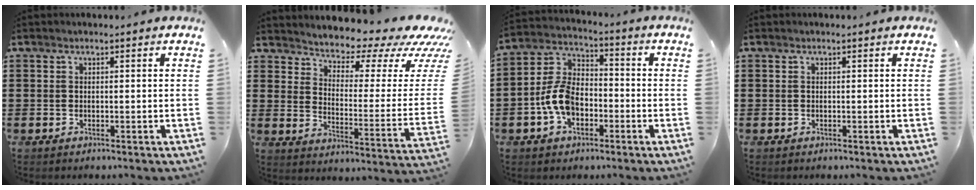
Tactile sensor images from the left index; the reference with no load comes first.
{"total": 4.9, "force": [4.6, 1.3, 1.1], "torque": [-0.036, -0.050, 0.072]}
{"total": 8.6, "force": [-3.2, 5.5, 5.8], "torque": [-0.149, 0.011, -0.068]}
{"total": 0.0}